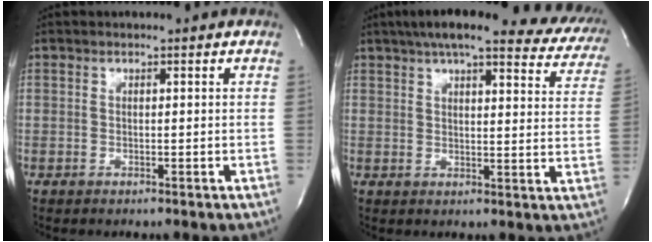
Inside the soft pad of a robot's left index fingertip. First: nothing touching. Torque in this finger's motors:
{"motor_torque": [1.07, -1.07, 0.15, 0.03]}